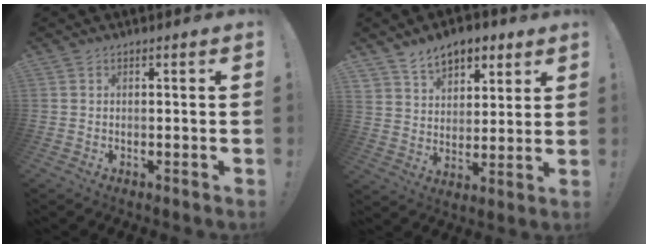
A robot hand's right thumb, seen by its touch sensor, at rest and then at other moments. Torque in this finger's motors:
{"motor_torque": [-0.04, 0.16, 0.05, 0.21, 0.00]}